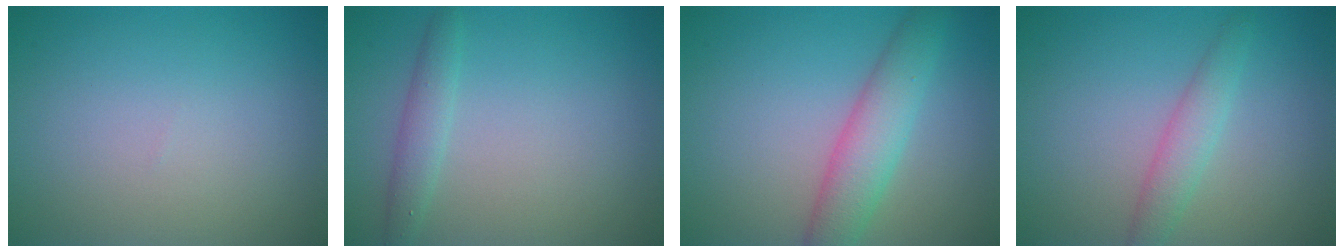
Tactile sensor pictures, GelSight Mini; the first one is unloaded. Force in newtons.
{"total": 1.8, "press": 1.8, "slide": 0.1}
{"total": 4.3, "press": 4.3, "slide": 0.2}
{"total": 2.3, "press": 2.3, "slide": 0.1}